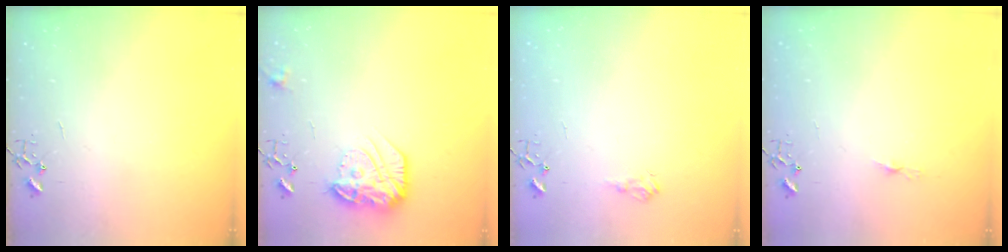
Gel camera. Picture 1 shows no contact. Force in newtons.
{"total": 17.2, "press": 17.1, "slide": 1.2}
{"total": 7.3, "press": 7.3, "slide": 0.4}
{"total": 3.4, "press": 3.4, "slide": 0.3}